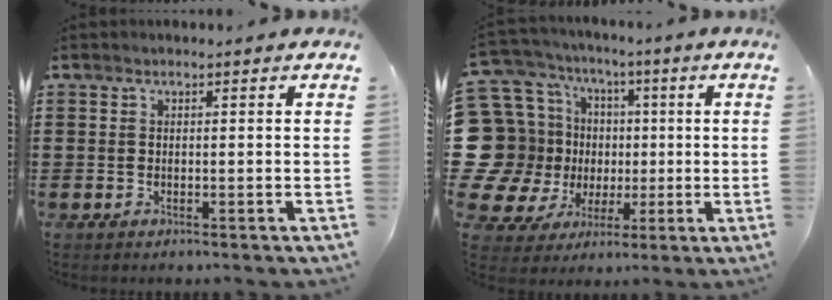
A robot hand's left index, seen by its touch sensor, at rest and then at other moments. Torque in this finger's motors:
{"motor_torque": [0.03, 0.11, -0.06, -0.06]}